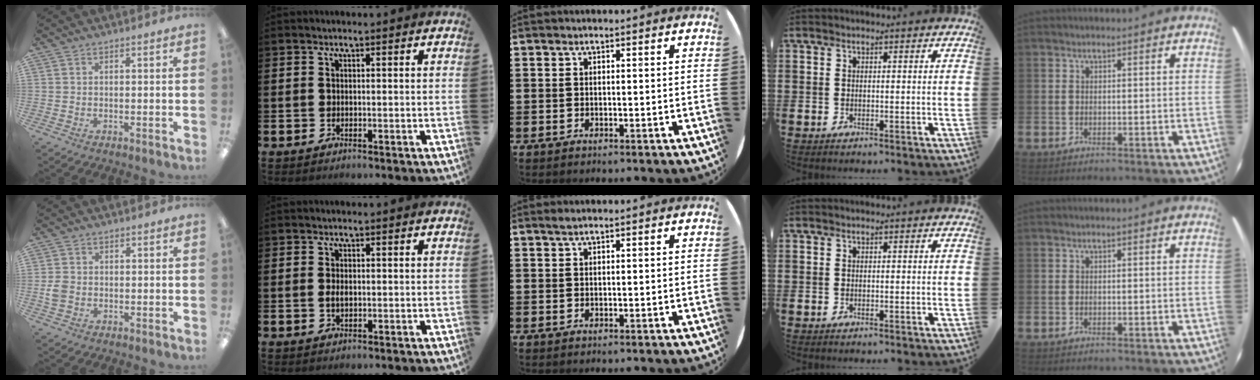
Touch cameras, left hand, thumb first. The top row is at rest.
{"thumb": {"total": 3.1, "force": [-0.5, 2.6, 1.7], "torque": [-0.020, 0.005, -0.010]}, "index": {"total": 1.4, "force": [-0.1, 0.8, 1.2], "torque": [-0.022, 0.005, -0.003]}, "middle": {"total": 0.6, "force": [0.5, 0.0, 0.4], "torque": [-0.005, 0.001, 0.008]}}